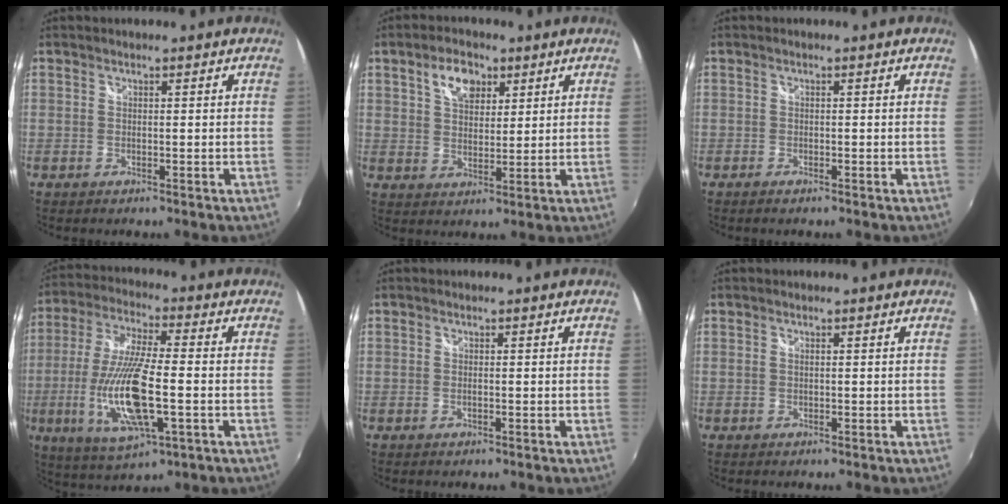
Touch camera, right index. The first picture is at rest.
{"total": 6.9, "force": [3.5, 4.1, 4.2], "torque": [-0.065, 0.016, 0.062]}
{"total": 1.0, "force": [-0.8, 0.2, 0.5], "torque": [-0.011, -0.005, -0.016]}
{"total": 16.9, "force": [-3.8, 4.5, 15.8], "torque": [-0.328, -0.020, -0.067]}
{"total": 0.0}
{"total": 0.0}